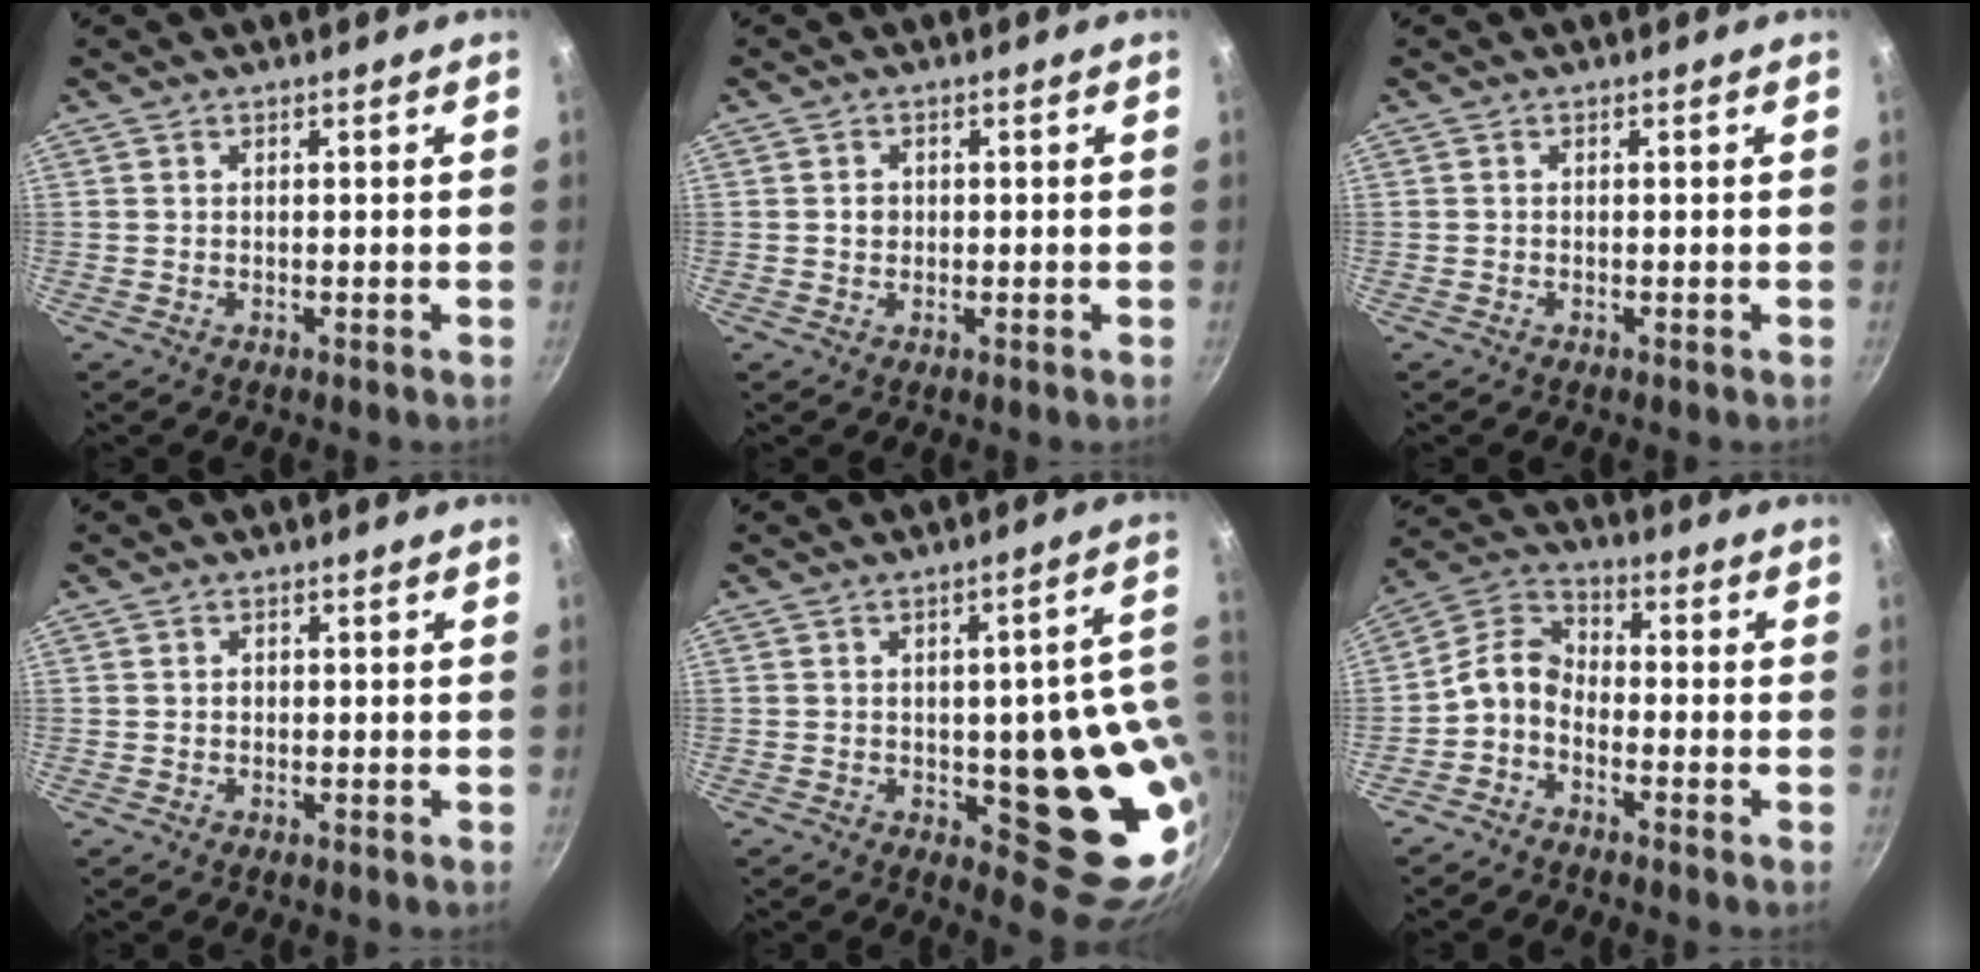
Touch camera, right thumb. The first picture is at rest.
{"total": 1.6, "force": [0.0, 1.5, 0.7], "torque": [-0.005, 0.006, 0.000]}
{"total": 0.0}
{"total": 0.8, "force": [0.0, 0.7, 0.4], "torque": [-0.006, 0.004, 0.000]}
{"total": 20.1, "force": [-0.1, 8.9, 18.0], "torque": [-0.145, -0.021, 0.006]}
{"total": 6.8, "force": [-2.7, 4.5, 4.3], "torque": [-0.085, 0.049, -0.072]}